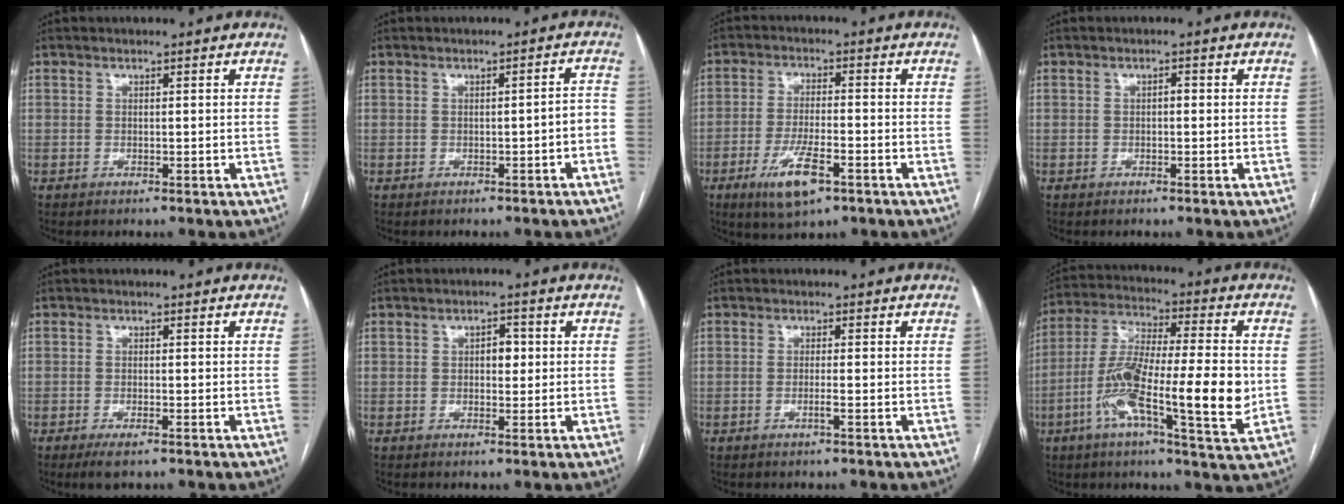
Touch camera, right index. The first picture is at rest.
{"total": 2.2, "force": [-1.2, 0.4, 1.9], "torque": [-0.014, 0.009, -0.015]}
{"total": 8.2, "force": [-4.2, 2.0, 6.7], "torque": [-0.130, -0.014, -0.068]}
{"total": 0.8, "force": [-0.1, 0.4, 0.7], "torque": [-0.009, 0.004, -0.003]}
{"total": 2.8, "force": [-1.9, 0.6, 2.0], "torque": [-0.039, -0.005, -0.031]}
{"total": 2.5, "force": [0.2, 1.5, 2.0], "torque": [-0.027, 0.010, 0.003]}
{"total": 1.4, "force": [-0.6, -0.4, 1.2], "torque": [-0.024, -0.002, -0.012]}
{"total": 18.0, "force": [-3.8, 2.4, 17.5], "torque": [-0.319, -0.003, -0.070]}